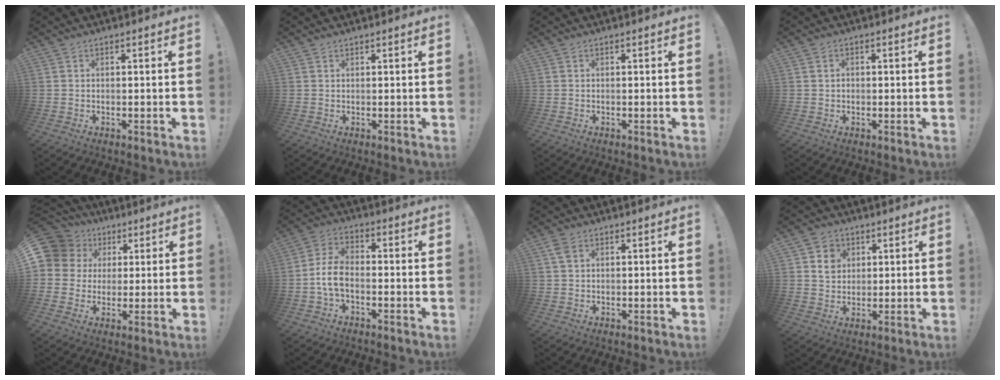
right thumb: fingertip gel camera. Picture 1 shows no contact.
{"total": 0.7, "force": [0.6, -0.1, 0.2], "torque": [0.004, -0.004, 0.011]}
{"total": 0.0}
{"total": 1.2, "force": [0.0, 1.1, 0.3], "torque": [-0.016, 0.009, 0.001]}
{"total": 10.3, "force": [3.0, 9.3, 3.3], "torque": [-0.063, -0.010, 0.062]}
{"total": 7.6, "force": [-2.1, 4.2, 5.9], "torque": [-0.130, 0.005, -0.038]}
{"total": 3.2, "force": [1.5, 1.9, 2.0], "torque": [-0.042, 0.004, 0.030]}
{"total": 6.3, "force": [2.8, 5.4, 1.5], "torque": [-0.001, -0.017, 0.050]}